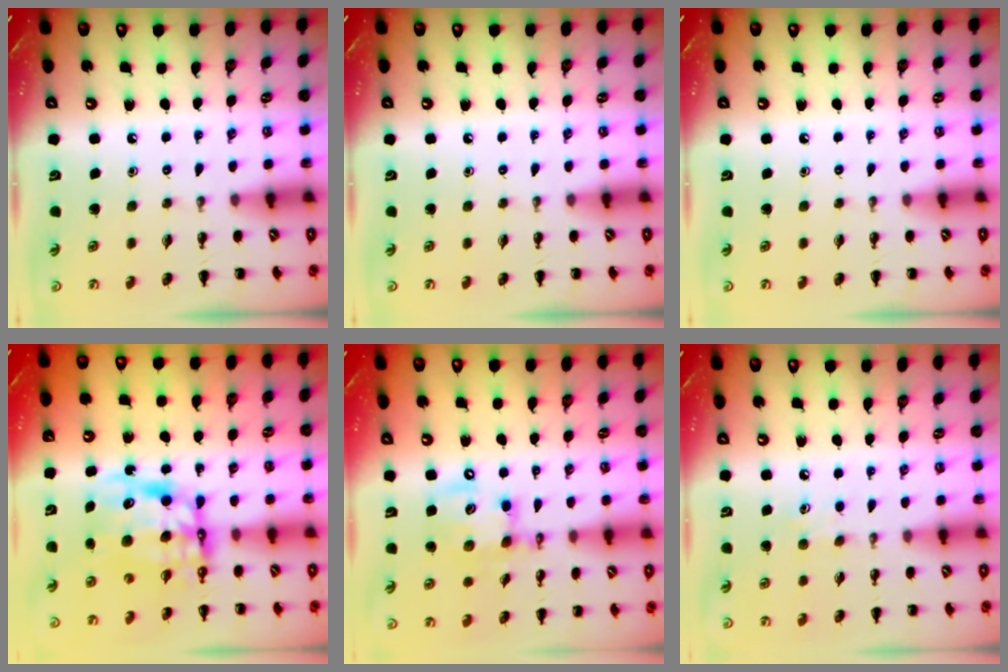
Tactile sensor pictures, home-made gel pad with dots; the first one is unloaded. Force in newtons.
{"total": 0.0}
{"total": 0.0}
{"total": 10.5, "press": 10.0, "slide": 3.2}
{"total": 13.5, "press": 13.2, "slide": 2.5}
{"total": 5.5, "press": 5.3, "slide": 1.5}